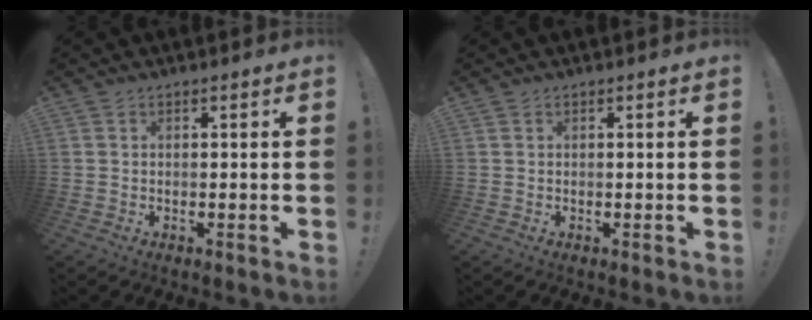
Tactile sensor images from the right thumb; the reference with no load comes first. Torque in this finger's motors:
{"motor_torque": [0.00, -0.13, -0.14, 0.08, 0.00]}